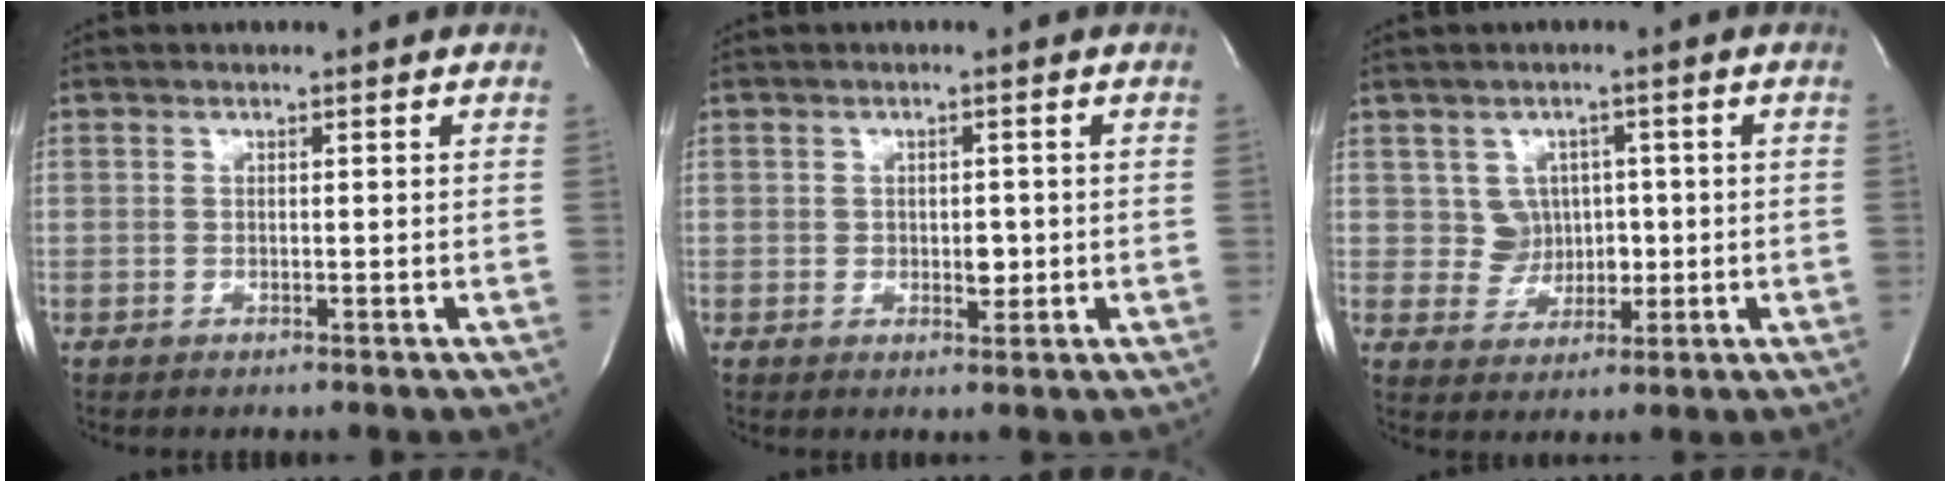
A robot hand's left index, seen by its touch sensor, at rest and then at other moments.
{"total": 2.1, "force": [-0.5, 1.4, 1.5], "torque": [-0.017, 0.000, -0.003]}
{"total": 4.2, "force": [0.3, 4.2, 0.6], "torque": [0.000, 0.012, 0.010]}